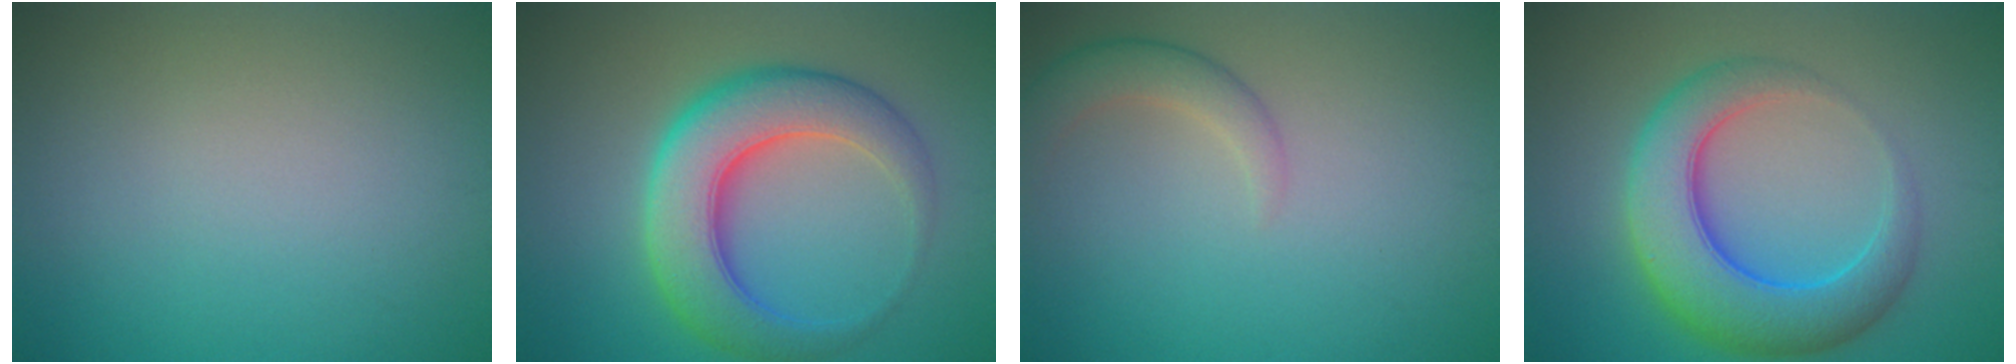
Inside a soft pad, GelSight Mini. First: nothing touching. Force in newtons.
{"total": 8.1, "press": 8.1, "slide": 0.1}
{"total": 2.4, "press": 2.4, "slide": 0.2}
{"total": 8.1, "press": 8.1, "slide": 0.2}